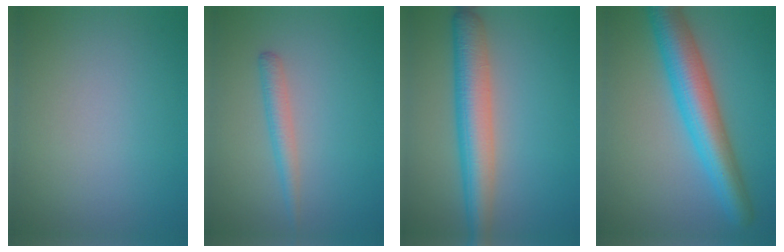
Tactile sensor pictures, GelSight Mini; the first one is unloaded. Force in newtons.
{"total": 1.9, "press": 1.9, "slide": 0.1}
{"total": 5.9, "press": 5.9, "slide": 0.1}
{"total": 7.4, "press": 7.4, "slide": 0.1}